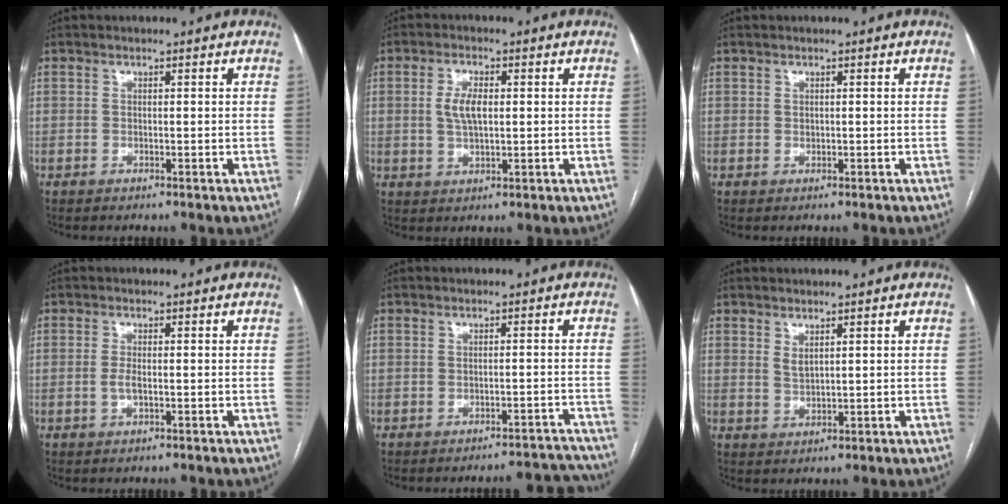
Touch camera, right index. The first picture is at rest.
{"total": 4.4, "force": [0.6, 1.8, 4.0], "torque": [-0.084, 0.005, 0.013]}
{"total": 0.0}
{"total": 1.5, "force": [-0.3, 0.4, 1.4], "torque": [-0.029, 0.000, -0.007]}
{"total": 6.6, "force": [-6.6, 0.0, -0.2], "torque": [0.020, 0.015, -0.073]}
{"total": 1.7, "force": [1.1, 0.6, 1.1], "torque": [-0.023, -0.005, 0.028]}